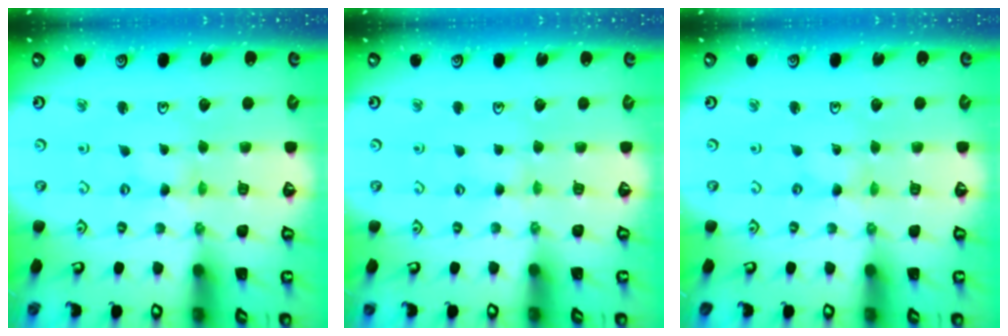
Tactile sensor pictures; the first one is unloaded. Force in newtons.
{"total": 2.5, "press": 2.5, "slide": 0.3}
{"total": 0.0}